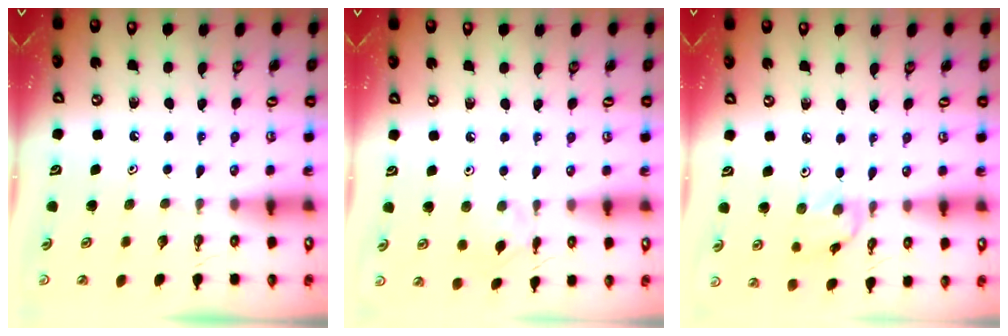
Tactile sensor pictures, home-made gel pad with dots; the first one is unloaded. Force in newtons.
{"total": 2.4, "press": 2.4, "slide": 0.5}
{"total": 2.9, "press": 2.9, "slide": 0.3}